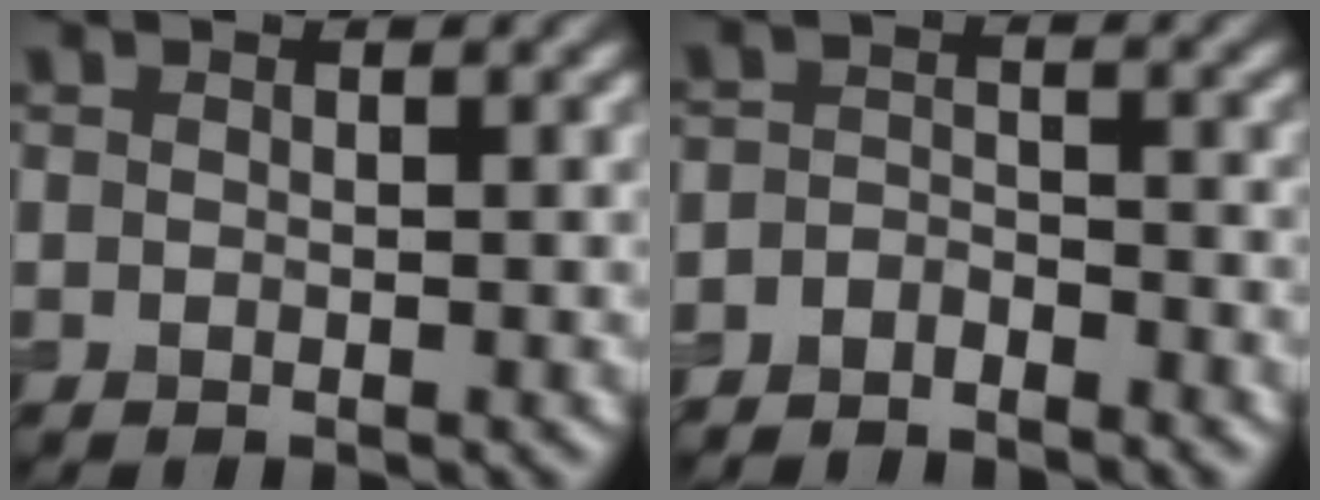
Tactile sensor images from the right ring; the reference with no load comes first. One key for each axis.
{"total": 3.2, "fx": -3.1, "fy": 0.8, "fz": 0.1, "tx": -0.002, "ty": -0.004, "tz": -0.062}